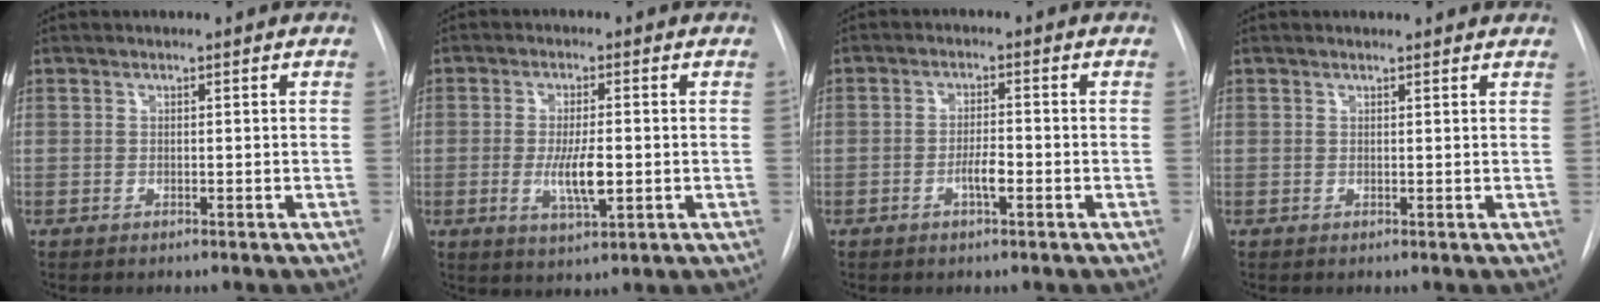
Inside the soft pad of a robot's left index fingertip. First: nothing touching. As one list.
[{"total": 6.0, "force": [-0.9, 1.5, 5.7], "torque": [-0.109, -0.011, -0.015]}, {"total": 3.0, "force": [-1.3, 0.6, 2.6], "torque": [-0.046, 0.001, -0.024]}, {"total": 2.9, "force": [2.8, 0.6, 0.4], "torque": [-0.012, 0.008, 0.022]}]